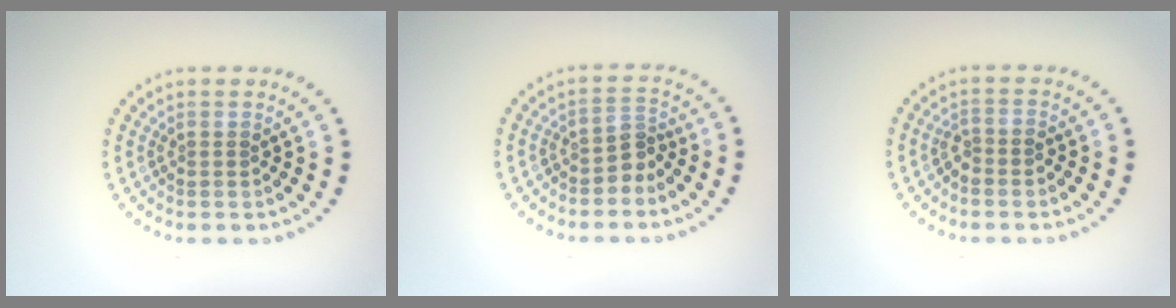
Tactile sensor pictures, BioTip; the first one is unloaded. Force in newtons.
{"total": 2.1, "press": 1.5, "slide": 1.4}
{"total": 1.4, "press": 1.1, "slide": 0.9}